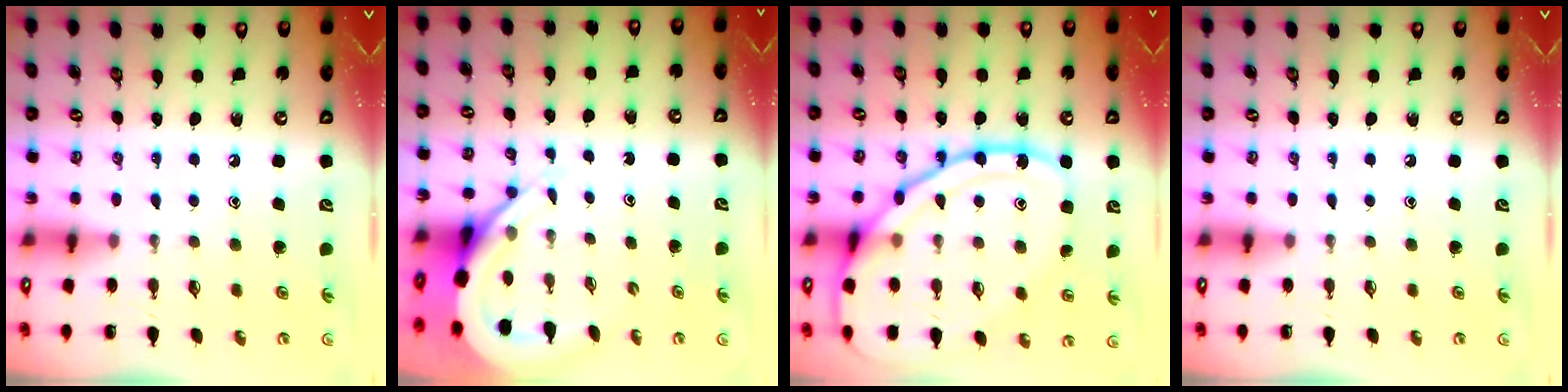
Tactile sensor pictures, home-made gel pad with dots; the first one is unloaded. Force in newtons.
{"total": 7.8, "press": 7.7, "slide": 0.9}
{"total": 19.8, "press": 19.8, "slide": 1.8}
{"total": 0.0}